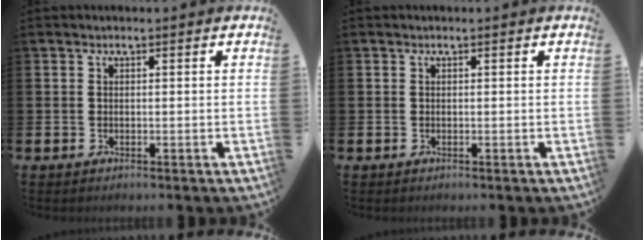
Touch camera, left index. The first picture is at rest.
{"total": 0.0}